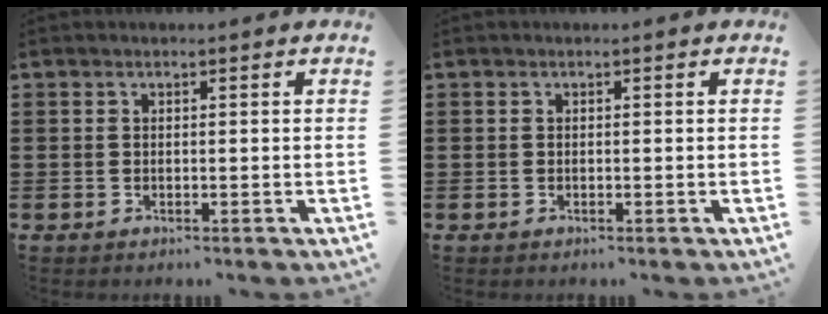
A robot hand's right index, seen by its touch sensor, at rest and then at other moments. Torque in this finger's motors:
{"motor_torque": [-0.31, 0.61, -0.02, 0.00]}